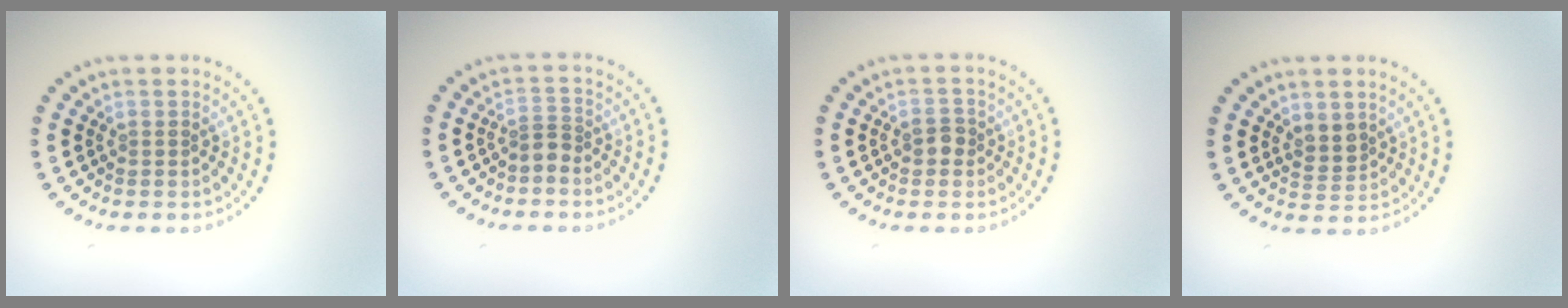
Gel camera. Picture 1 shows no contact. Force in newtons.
{"total": 1.4, "press": 0.9, "slide": 1.0}
{"total": 1.6, "press": 1.5, "slide": 0.5}
{"total": 2.1, "press": 1.8, "slide": 1.0}